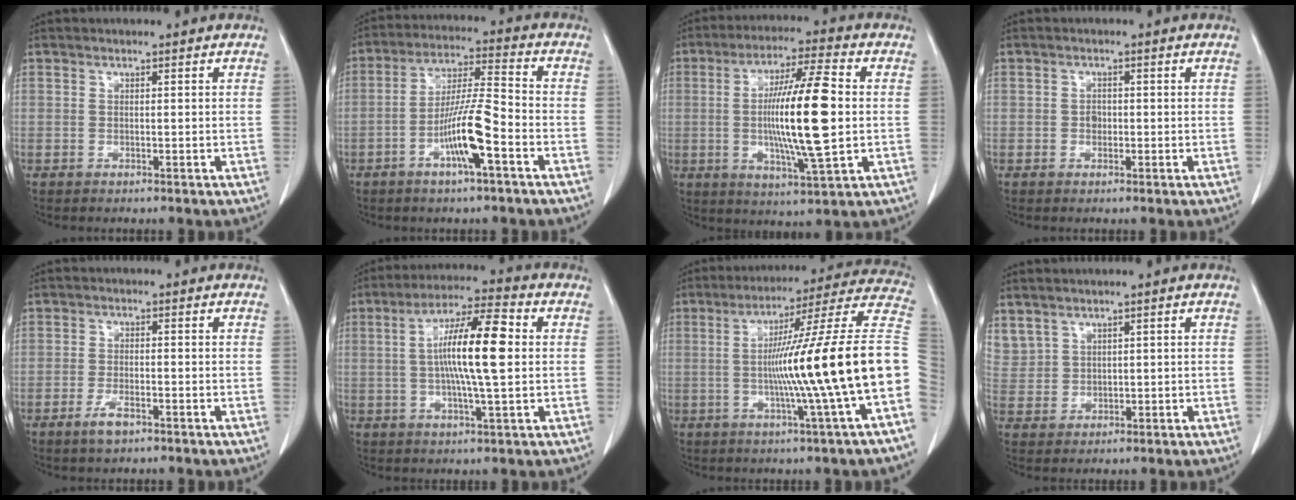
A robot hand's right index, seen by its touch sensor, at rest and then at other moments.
{"total": 10.3, "force": [-4.1, 0.6, 9.4], "torque": [-0.182, 0.003, -0.077]}
{"total": 14.9, "force": [0.0, 1.7, 14.8], "torque": [-0.264, 0.004, -0.003]}
{"total": 1.4, "force": [-0.2, 1.1, 0.8], "torque": [-0.012, 0.004, -0.003]}
{"total": 3.2, "force": [-2.0, 0.9, 2.4], "torque": [-0.051, -0.001, -0.036]}
{"total": 12.7, "force": [1.1, 1.2, 12.6], "torque": [-0.224, 0.012, 0.013]}
{"total": 21.5, "force": [-2.8, -2.3, 21.2], "torque": [-0.263, 0.013, -0.062]}
{"total": 5.7, "force": [3.5, 4.3, 1.5], "torque": [-0.046, 0.014, 0.086]}